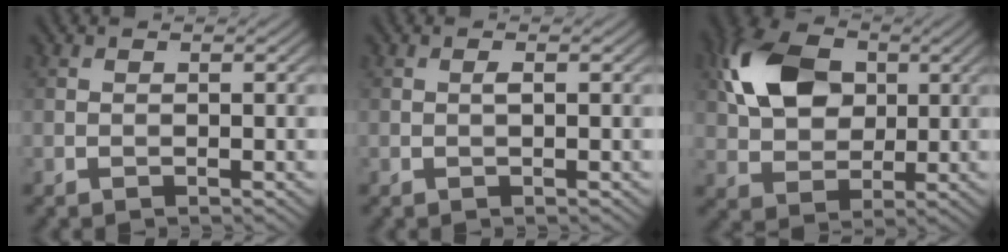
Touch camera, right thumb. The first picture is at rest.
{"total": 0.6, "force": [0.1, 0.0, 0.6], "torque": [-0.013, 0.002, 0.002]}
{"total": 10.6, "force": [2.8, 7.5, 7.0], "torque": [-0.167, 0.018, 0.042]}